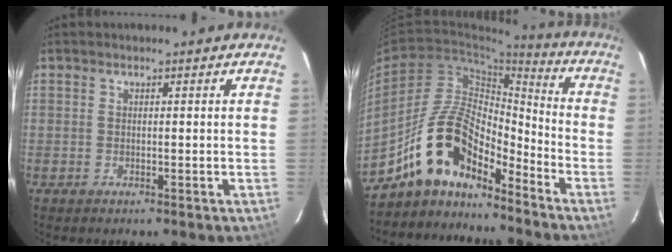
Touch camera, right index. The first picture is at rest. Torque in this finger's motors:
{"motor_torque": [0.84, -0.53, 0.91, 0.17]}